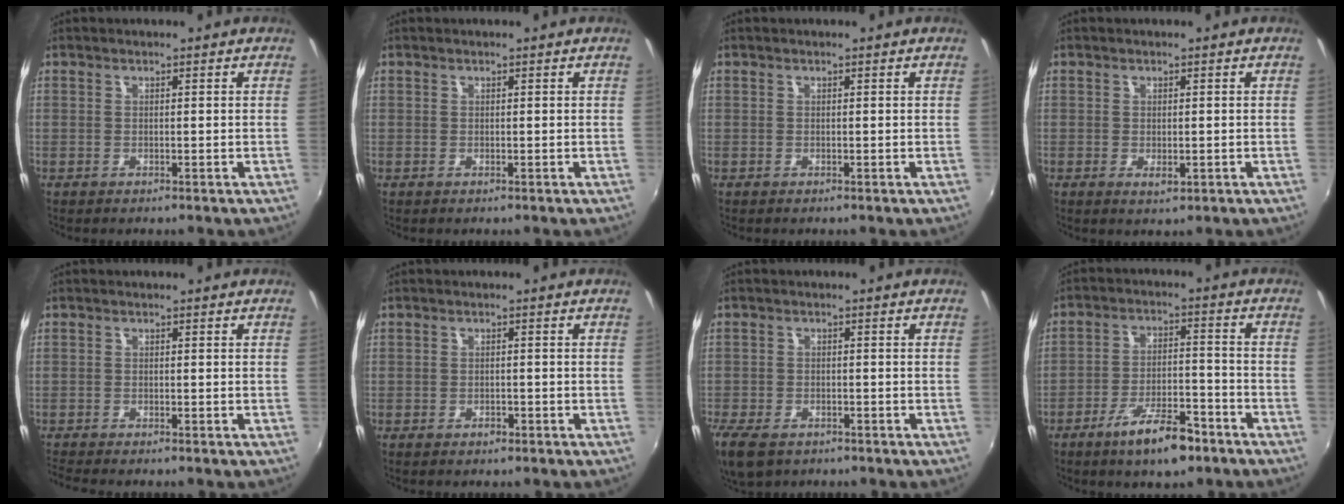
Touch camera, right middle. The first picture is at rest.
{"total": 0.0}
{"total": 0.0}
{"total": 1.8, "force": [-0.4, 0.9, 1.5], "torque": [-0.025, -0.004, -0.003]}
{"total": 3.1, "force": [-2.8, -0.1, 1.2], "torque": [-0.031, -0.022, -0.054]}
{"total": 1.5, "force": [-1.1, 0.7, 0.8], "torque": [-0.014, -0.001, -0.017]}
{"total": 8.6, "force": [-5.9, 4.3, 4.6], "torque": [-0.123, -0.030, -0.109]}
{"total": 10.5, "force": [-7.0, 3.0, 7.2], "torque": [-0.138, -0.001, -0.110]}